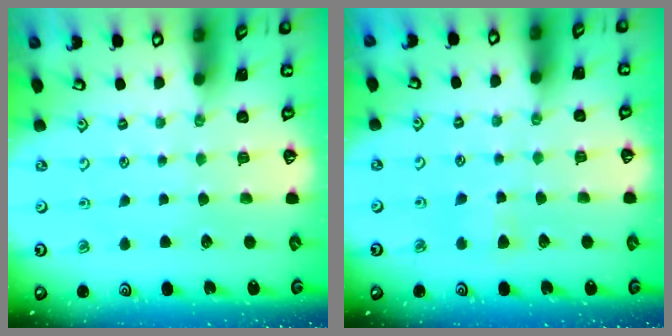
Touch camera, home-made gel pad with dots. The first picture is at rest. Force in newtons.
{"total": 4.0, "press": 3.9, "slide": 0.5}